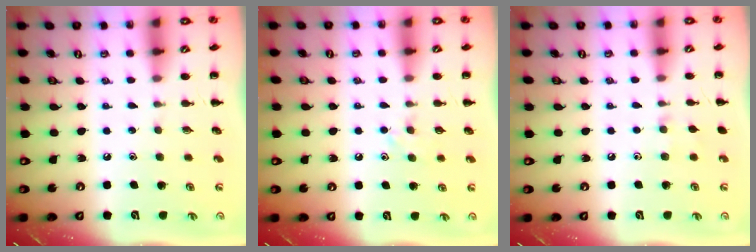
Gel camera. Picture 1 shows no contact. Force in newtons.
{"total": 5.6, "press": 5.3, "slide": 1.8}
{"total": 4.4, "press": 4.1, "slide": 1.5}